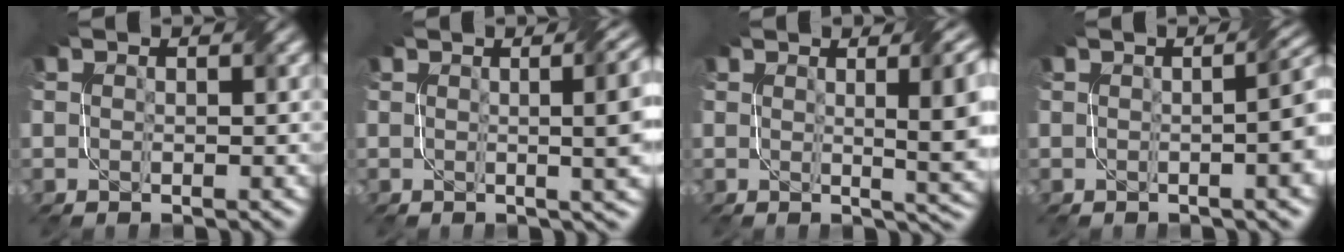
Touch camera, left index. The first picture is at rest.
{"total": 9.0, "force": [1.1, 3.6, 8.1], "torque": [-0.043, 0.021, 0.005]}
{"total": 8.2, "force": [1.7, 2.6, 7.6], "torque": [-0.063, 0.007, 0.026]}
{"total": 6.5, "force": [-0.1, 2.6, 6.0], "torque": [-0.028, 0.019, -0.005]}